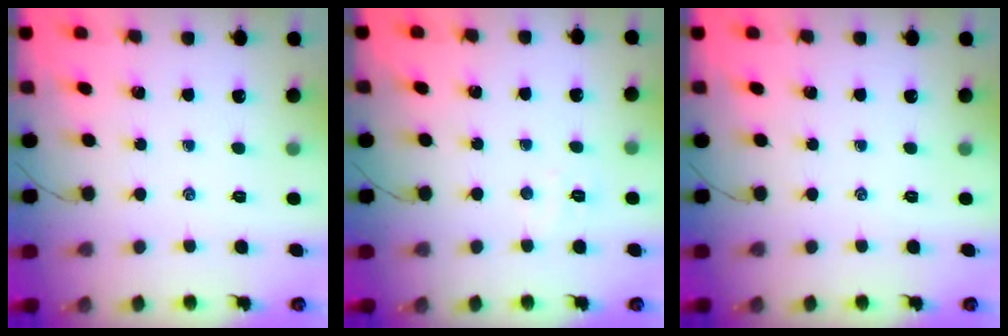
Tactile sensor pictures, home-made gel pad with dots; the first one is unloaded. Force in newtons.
{"total": 3.8, "press": 3.8, "slide": 0.7}
{"total": 0.0}